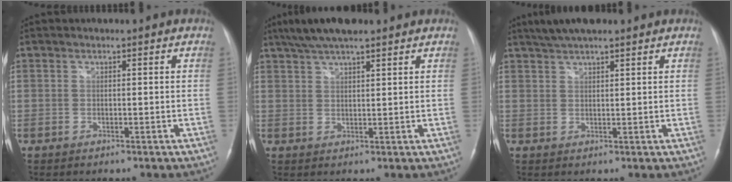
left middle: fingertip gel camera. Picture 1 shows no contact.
{"total": 7.8, "force": [6.1, 1.5, 4.6], "torque": [-0.081, 0.030, 0.105]}
{"total": 5.8, "force": [4.7, 1.1, 3.2], "torque": [-0.056, 0.026, 0.082]}